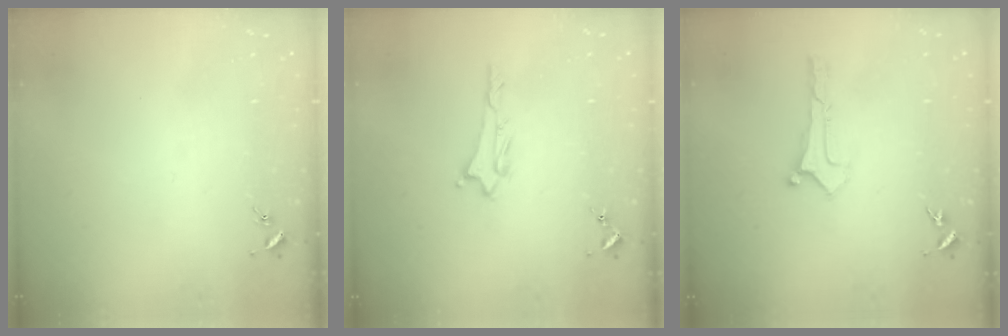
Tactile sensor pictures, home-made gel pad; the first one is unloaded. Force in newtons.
{"total": 1.2, "press": 1.2, "slide": 0.1}
{"total": 0.0}